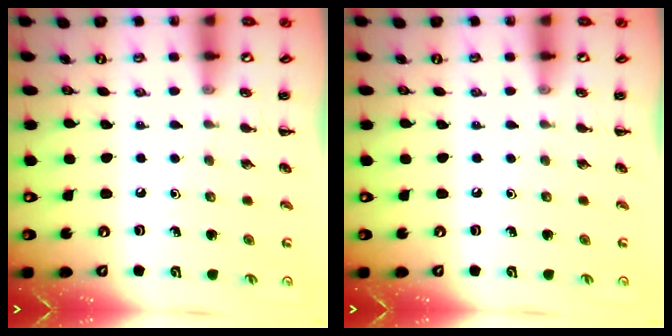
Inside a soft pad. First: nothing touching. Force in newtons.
{"total": 0.0}